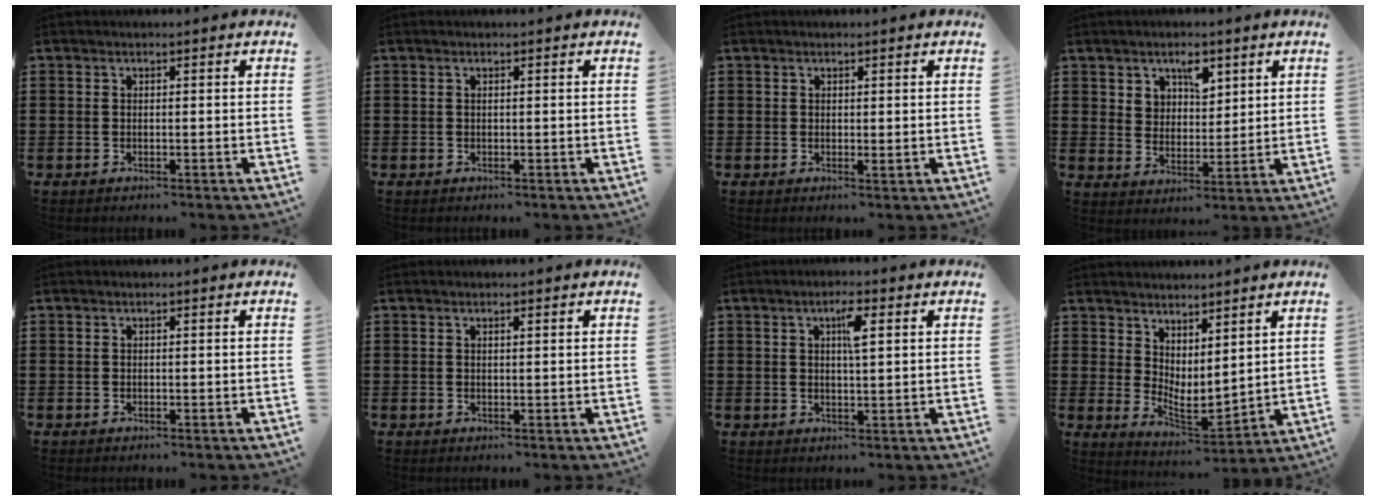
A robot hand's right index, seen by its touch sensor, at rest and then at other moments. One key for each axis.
{"total": 0.0}
{"total": 0.6, "fx": 0.4, "fy": 0.2, "fz": 0.4, "tx": -0.009, "ty": 0.001, "tz": 0.008}
{"total": 4.7, "fx": 3.1, "fy": 3.2, "fz": 1.6, "tx": -0.030, "ty": 0.004, "tz": 0.053}
{"total": 0.0}
{"total": 0.6, "fx": 0.4, "fy": 0.1, "fz": 0.4, "tx": -0.009, "ty": 0.001, "tz": 0.007}
{"total": 3.8, "fx": 1.3, "fy": 0.9, "fz": 3.4, "tx": -0.055, "ty": 0.003, "tz": 0.015}
{"total": 3.9, "fx": 2.5, "fy": 1.7, "fz": 2.5, "tx": -0.058, "ty": -0.021, "tz": 0.047}